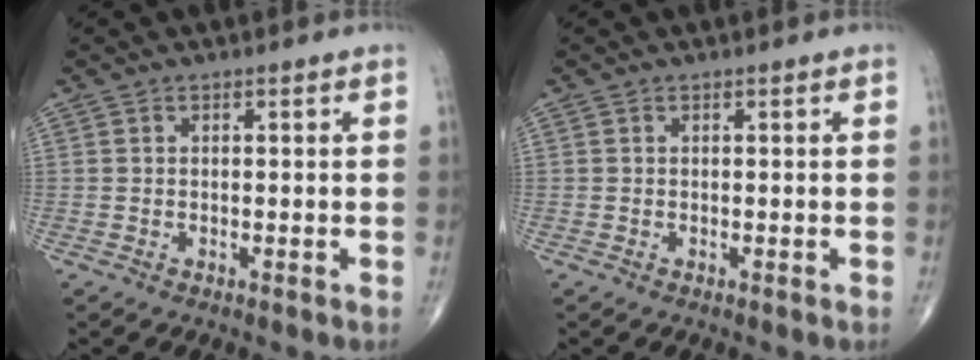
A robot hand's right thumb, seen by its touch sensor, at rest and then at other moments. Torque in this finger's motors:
{"motor_torque": [-0.24, 0.18, 0.02, 0.06, 0.02]}